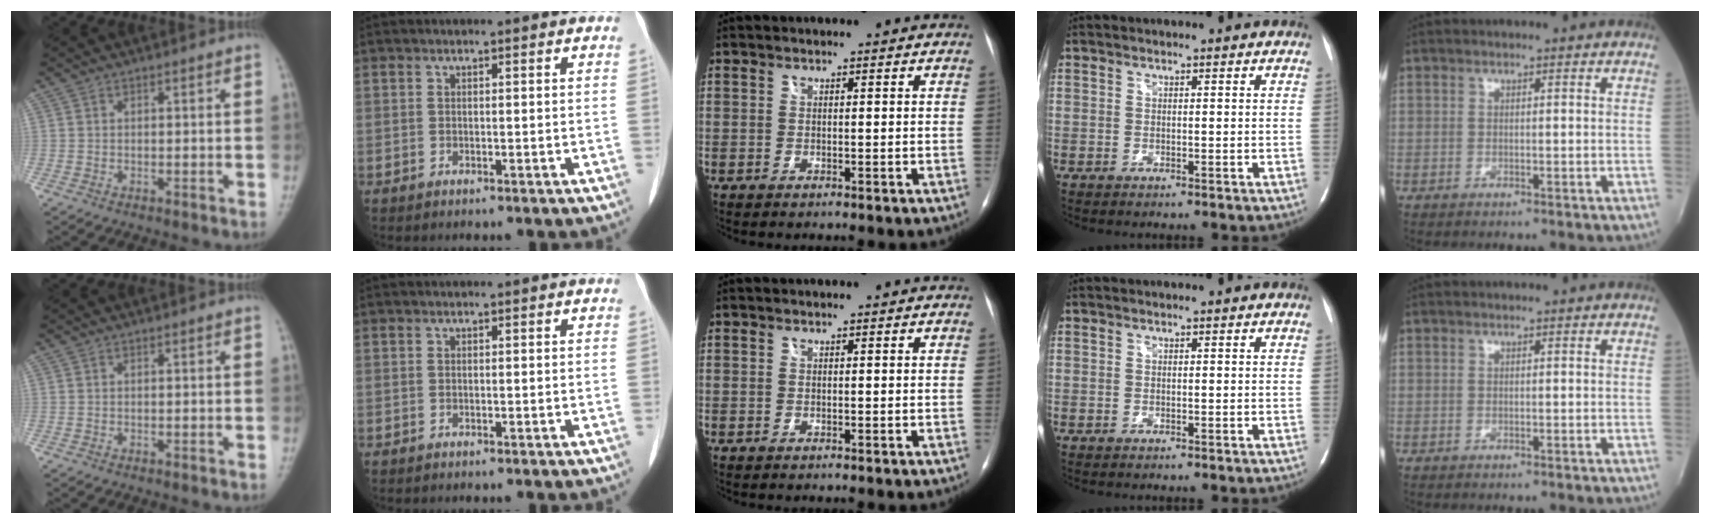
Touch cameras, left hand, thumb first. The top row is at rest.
{}